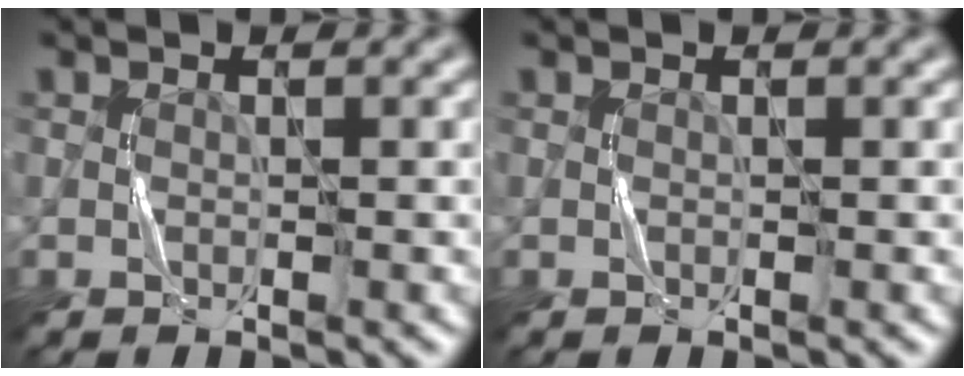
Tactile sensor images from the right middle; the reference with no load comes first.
{"total": 0.0}